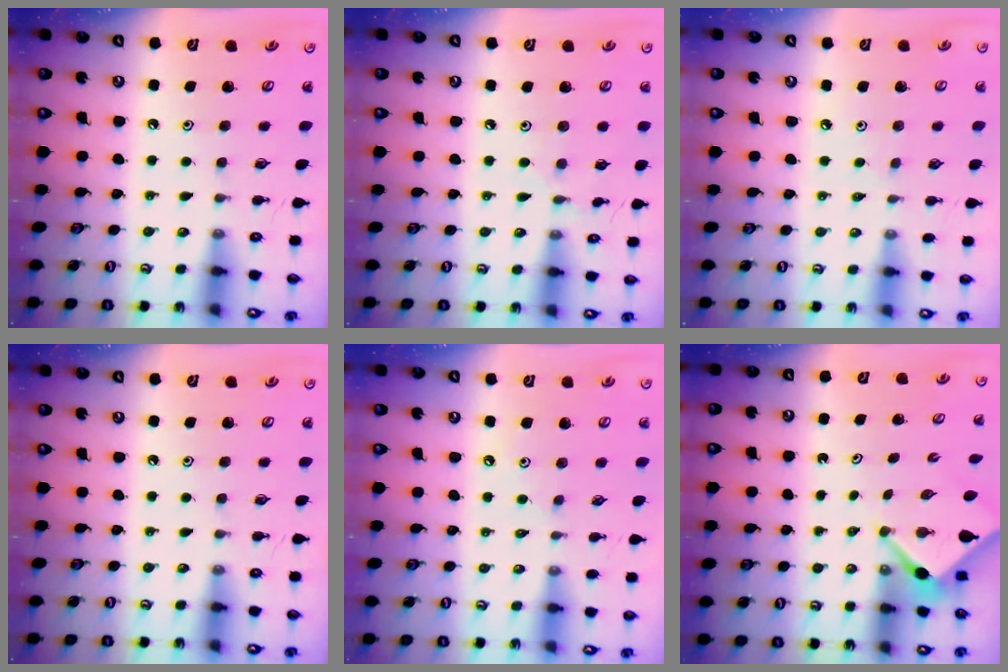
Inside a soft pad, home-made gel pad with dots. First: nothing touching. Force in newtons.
{"total": 2.7, "press": 2.7, "slide": 0.4}
{"total": 3.7, "press": 3.7, "slide": 0.6}
{"total": 0.0}
{"total": 2.8, "press": 2.7, "slide": 0.6}
{"total": 3.3, "press": 3.2, "slide": 0.3}